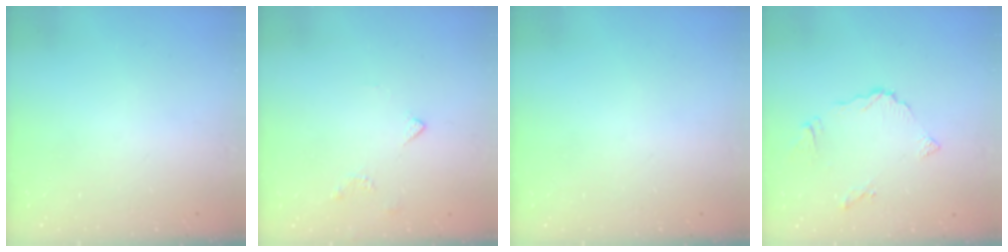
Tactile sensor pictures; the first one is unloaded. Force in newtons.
{"total": 2.9, "press": 2.8, "slide": 0.7}
{"total": 0.0}
{"total": 7.2, "press": 7.1, "slide": 0.8}